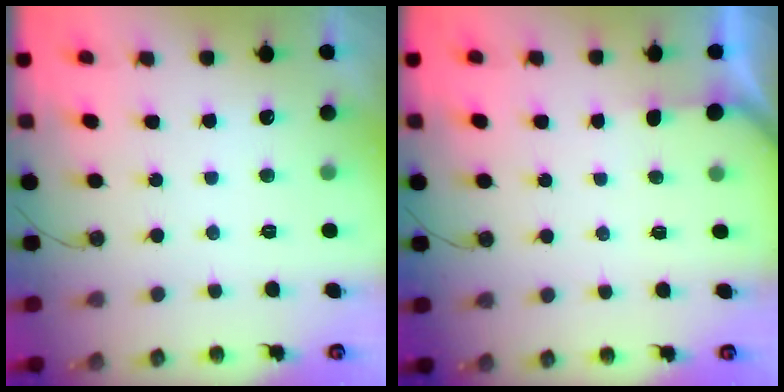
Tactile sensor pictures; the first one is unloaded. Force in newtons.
{"total": 1.9, "press": 1.9, "slide": 0.2}